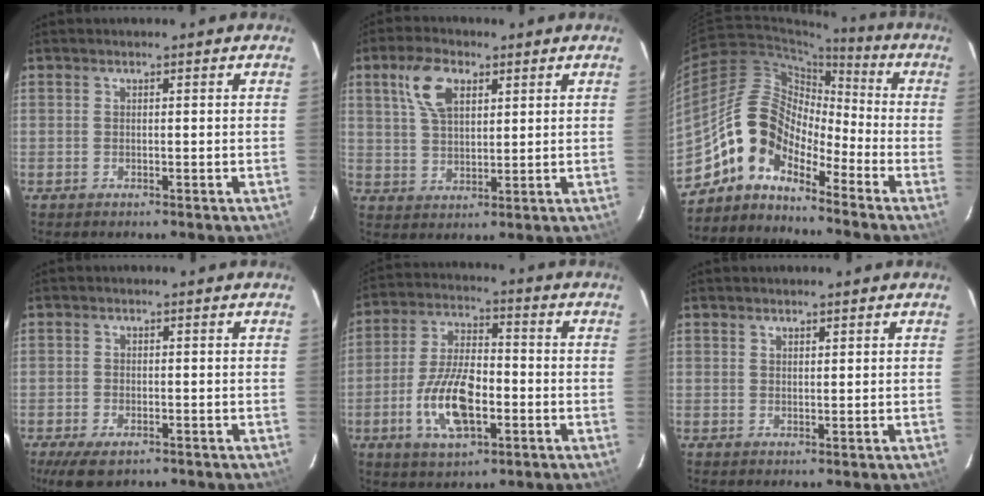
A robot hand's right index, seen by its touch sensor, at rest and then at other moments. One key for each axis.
{"total": 8.2, "fx": 3.8, "fy": 4.4, "fz": 5.8, "tx": -0.117, "ty": 0.019, "tz": 0.075}
{"total": 10.6, "fx": -7.5, "fy": 5.4, "fz": 5.1, "tx": -0.085, "ty": 0.031, "tz": -0.158}
{"total": 5.8, "fx": -3.7, "fy": 2.7, "fz": 3.5, "tx": -0.082, "ty": -0.022, "tz": -0.063}
{"total": 12.9, "fx": -4.1, "fy": 5.9, "fz": 10.7, "tx": -0.221, "ty": 0.002, "tz": -0.073}
{"total": 1.1, "fx": 0.8, "fy": 0.5, "fz": 0.4, "tx": -0.004, "ty": 0.002, "tz": 0.015}